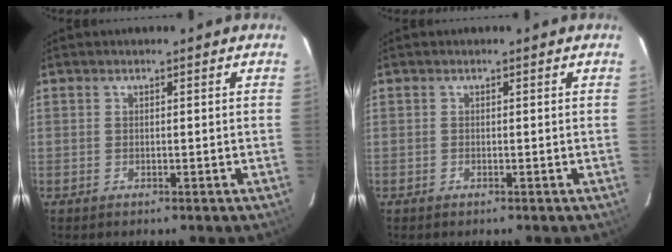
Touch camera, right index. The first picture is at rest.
{"total": 0.0}